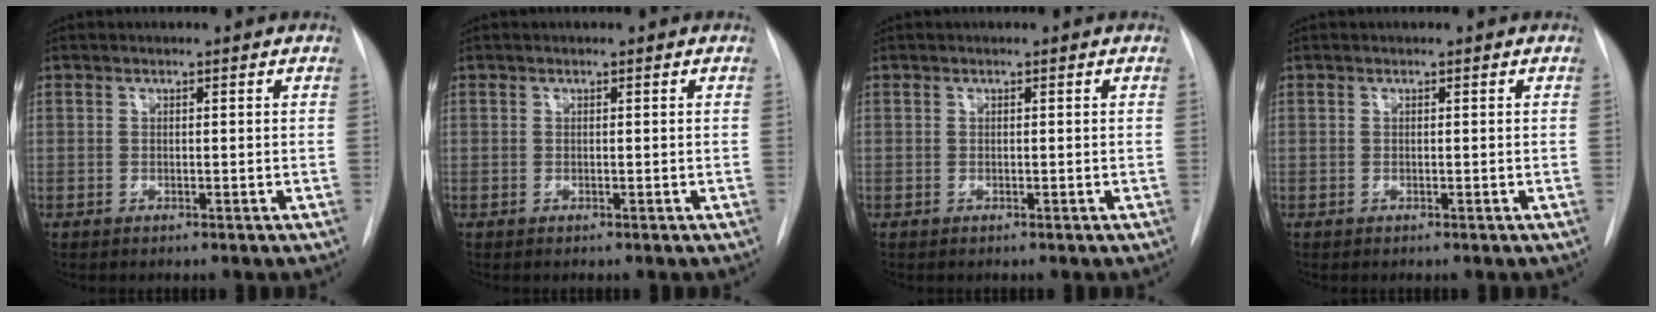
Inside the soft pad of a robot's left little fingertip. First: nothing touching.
{"total": 0.0}
{"total": 0.0}
{"total": 0.0}